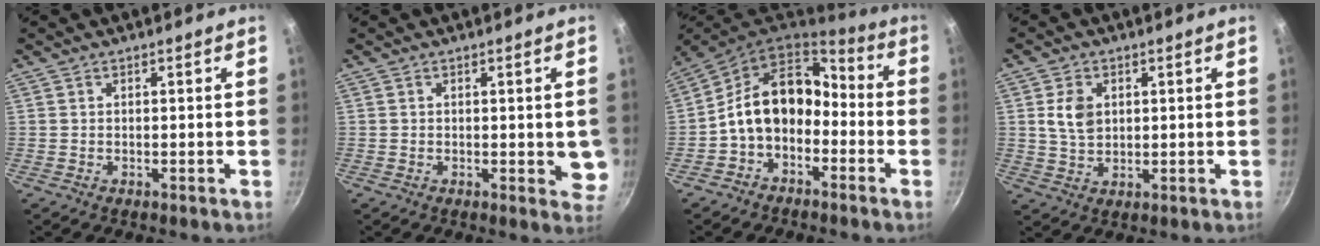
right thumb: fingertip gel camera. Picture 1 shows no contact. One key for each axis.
{"total": 4.9, "fx": -0.2, "fy": 2.1, "fz": 4.4, "tx": -0.035, "ty": -0.008, "tz": -0.003}
{"total": 13.5, "fx": -2.9, "fy": 9.7, "fz": 8.9, "tx": -0.122, "ty": 0.063, "tz": -0.070}
{"total": 5.9, "fx": 1.4, "fy": 4.2, "fz": 3.8, "tx": -0.060, "ty": -0.007, "tz": 0.029}